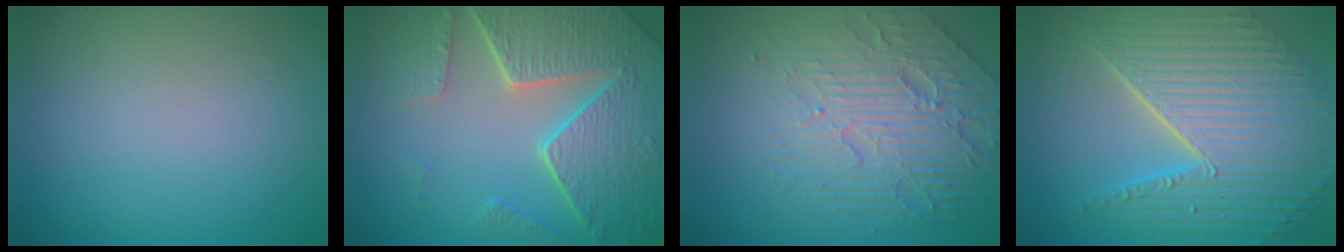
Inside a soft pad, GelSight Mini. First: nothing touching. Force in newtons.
{"total": 8.4, "press": 6.1, "slide": 5.8}
{"total": 6.7, "press": 4.9, "slide": 4.5}
{"total": 11.2, "press": 7.4, "slide": 8.5}